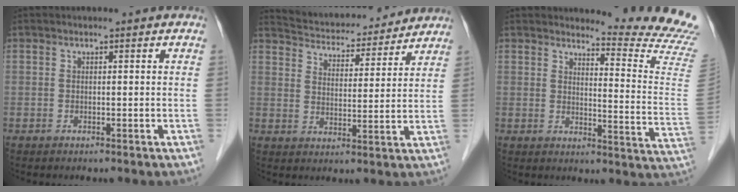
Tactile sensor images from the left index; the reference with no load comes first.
{"total": 15.7, "force": [14.8, 3.5, 3.7], "torque": [-0.055, 0.015, 0.213]}
{"total": 13.0, "force": [12.7, -2.7, 1.3], "torque": [-0.023, -0.150, 0.133]}